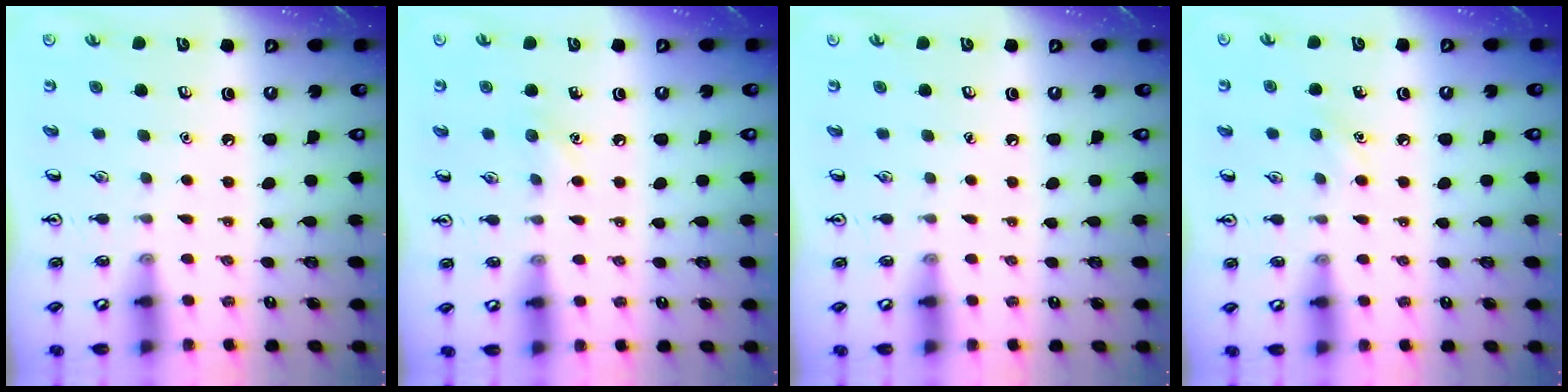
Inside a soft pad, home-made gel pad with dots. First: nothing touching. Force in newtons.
{"total": 5.7, "press": 5.4, "slide": 1.8}
{"total": 0.0}
{"total": 6.5, "press": 6.2, "slide": 1.9}